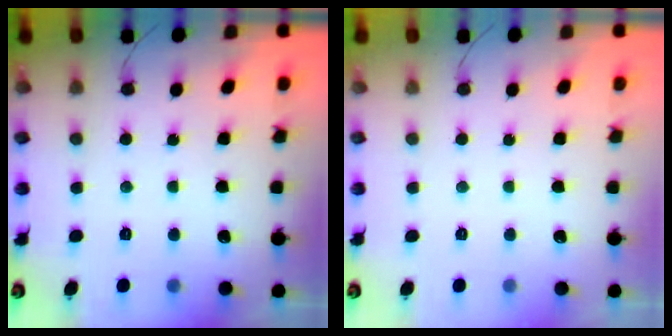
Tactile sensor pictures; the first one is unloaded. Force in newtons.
{"total": 0.0}